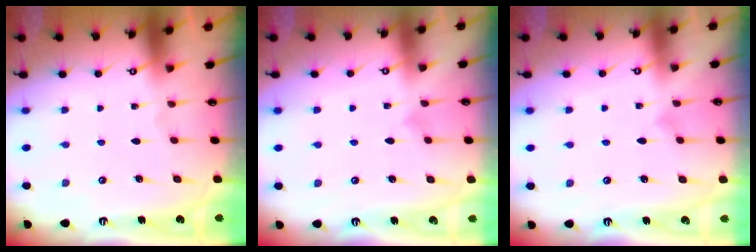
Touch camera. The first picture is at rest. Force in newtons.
{"total": 3.7, "press": 3.7, "slide": 0.3}
{"total": 3.7, "press": 3.7, "slide": 0.3}